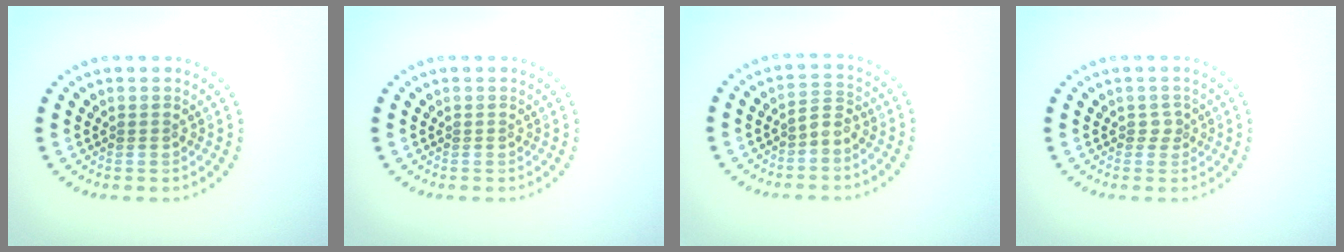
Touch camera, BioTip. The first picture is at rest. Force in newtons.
{"total": 0.0}
{"total": 1.5, "press": 1.3, "slide": 0.9}
{"total": 1.0, "press": 0.8, "slide": 0.6}